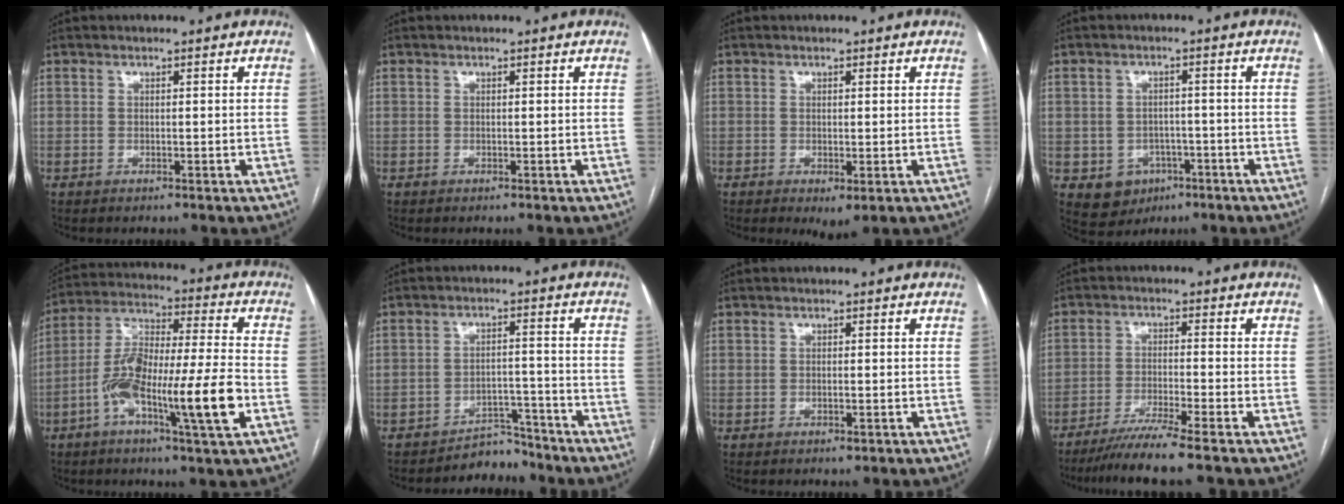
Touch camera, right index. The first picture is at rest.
{"total": 0.0}
{"total": 2.2, "force": [-0.6, 0.8, 2.0], "torque": [-0.028, -0.006, -0.002]}
{"total": 6.1, "force": [-2.5, 5.3, 1.7], "torque": [-0.026, 0.005, -0.026]}
{"total": 16.7, "force": [-5.5, 1.4, 15.7], "torque": [-0.295, 0.002, -0.099]}
{"total": 4.5, "force": [-4.2, 1.5, -0.7], "torque": [0.017, 0.021, -0.063]}
{"total": 1.0, "force": [-0.2, 0.5, 0.9], "torque": [-0.020, -0.002, 0.001]}
{"total": 6.9, "force": [-5.6, -1.5, 3.7], "torque": [-0.061, -0.025, -0.101]}